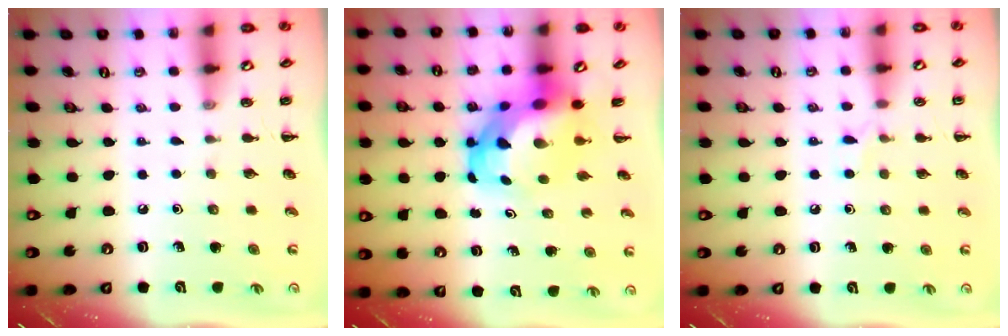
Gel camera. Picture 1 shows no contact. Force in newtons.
{"total": 6.8, "press": 6.5, "slide": 2.1}
{"total": 3.9, "press": 3.6, "slide": 1.4}